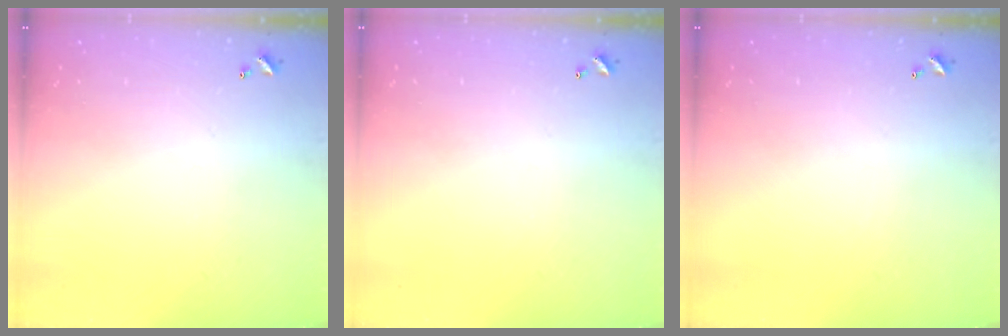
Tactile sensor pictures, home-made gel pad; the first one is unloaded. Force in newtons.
{"total": 0.0}
{"total": 0.0}